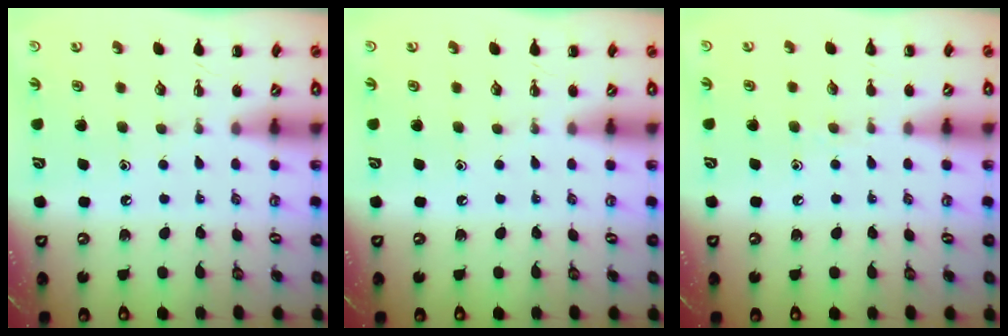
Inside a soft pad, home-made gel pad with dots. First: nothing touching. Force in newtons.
{"total": 0.0}
{"total": 4.6, "press": 4.4, "slide": 1.2}